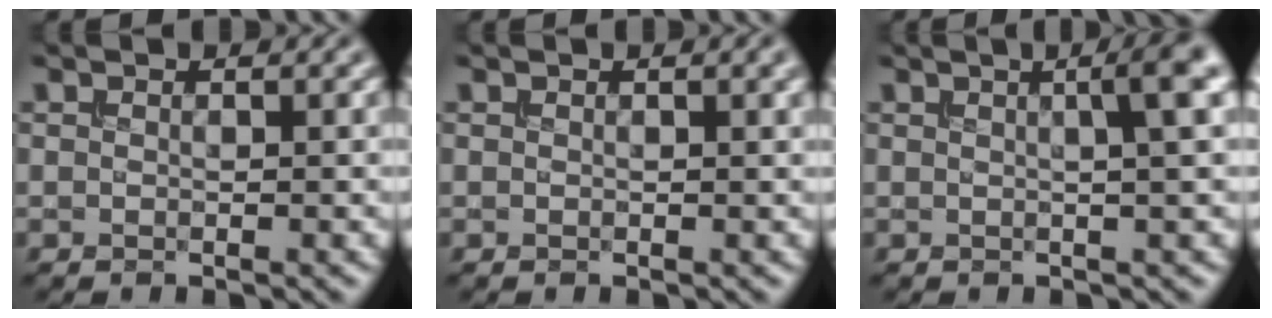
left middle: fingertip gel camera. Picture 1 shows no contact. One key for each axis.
{"total": 1.1, "fx": 0.6, "fy": 0.2, "fz": 0.9, "tx": -0.013, "ty": 0.000, "tz": 0.011}
{"total": 3.7, "fx": 0.9, "fy": 0.6, "fz": 3.5, "tx": -0.034, "ty": 0.015, "tz": 0.009}